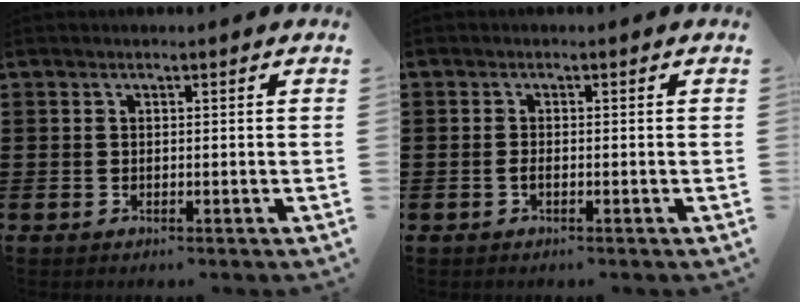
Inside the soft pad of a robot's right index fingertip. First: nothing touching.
{"total": 0.9, "force": [-0.4, 0.2, 0.8], "torque": [-0.016, -0.003, -0.007]}